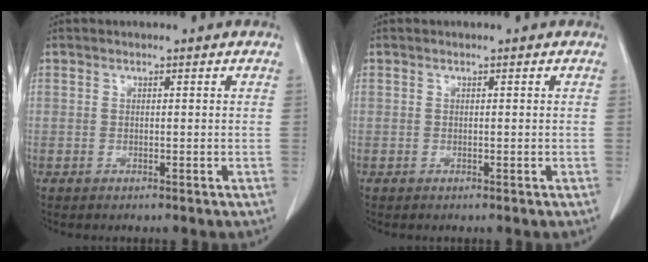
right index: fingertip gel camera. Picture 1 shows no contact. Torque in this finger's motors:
{"motor_torque": [0.00, 0.00, 0.00, 0.00]}